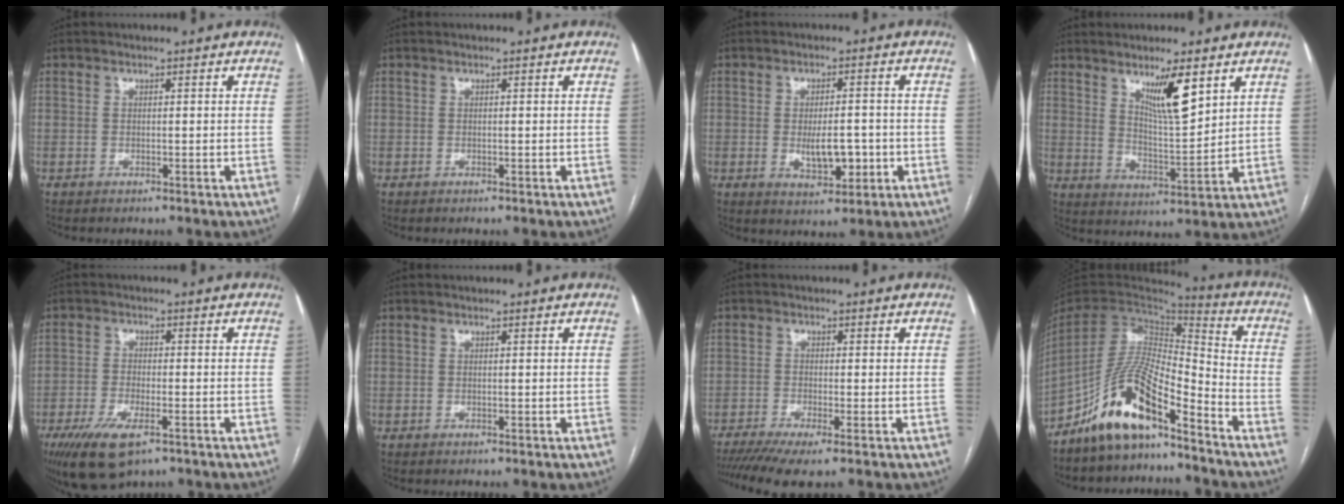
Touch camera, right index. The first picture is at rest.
{"total": 0.0}
{"total": 6.1, "force": [-1.2, 2.4, 5.4], "torque": [-0.089, -0.003, -0.011]}
{"total": 8.1, "force": [4.7, 1.0, 6.5], "torque": [-0.117, -0.012, 0.088]}
{"total": 8.8, "force": [-5.1, 3.2, 6.4], "torque": [-0.121, -0.017, -0.084]}
{"total": 0.0}
{"total": 6.7, "force": [-4.7, 0.6, 4.7], "torque": [-0.080, -0.011, -0.081]}
{"total": 13.0, "force": [-9.8, 2.8, 8.1], "torque": [-0.165, 0.016, -0.182]}